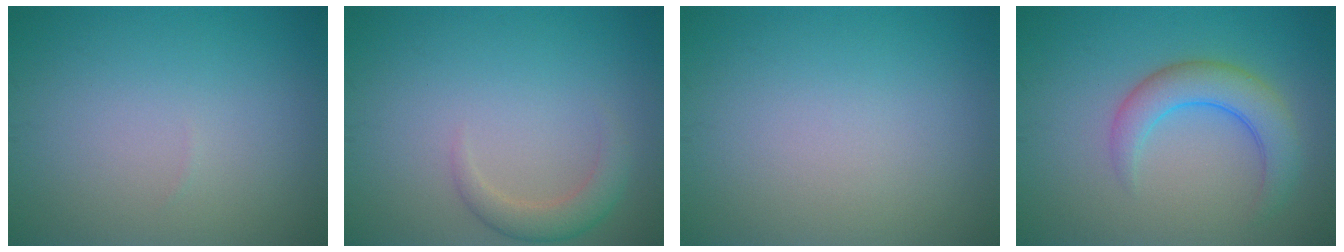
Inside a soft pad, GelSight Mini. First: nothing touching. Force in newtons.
{"total": 2.4, "press": 2.3, "slide": 0.3}
{"total": 0.0}
{"total": 4.2, "press": 4.2, "slide": 0.3}